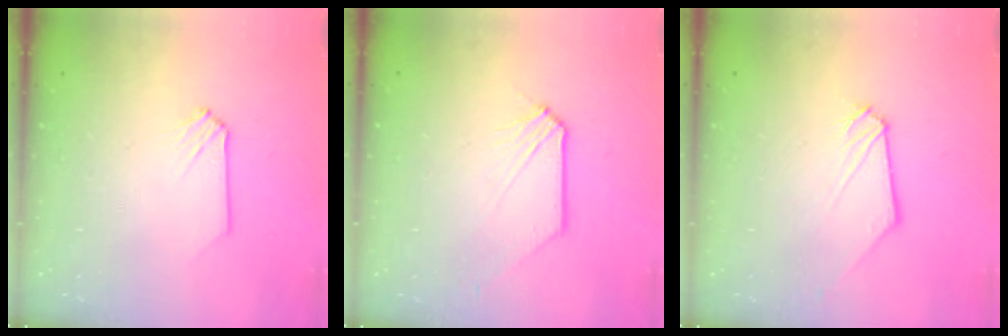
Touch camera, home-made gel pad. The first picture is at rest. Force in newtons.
{"total": 1.2, "press": 1.1, "slide": 0.2}
{"total": 0.9, "press": 0.9, "slide": 0.2}